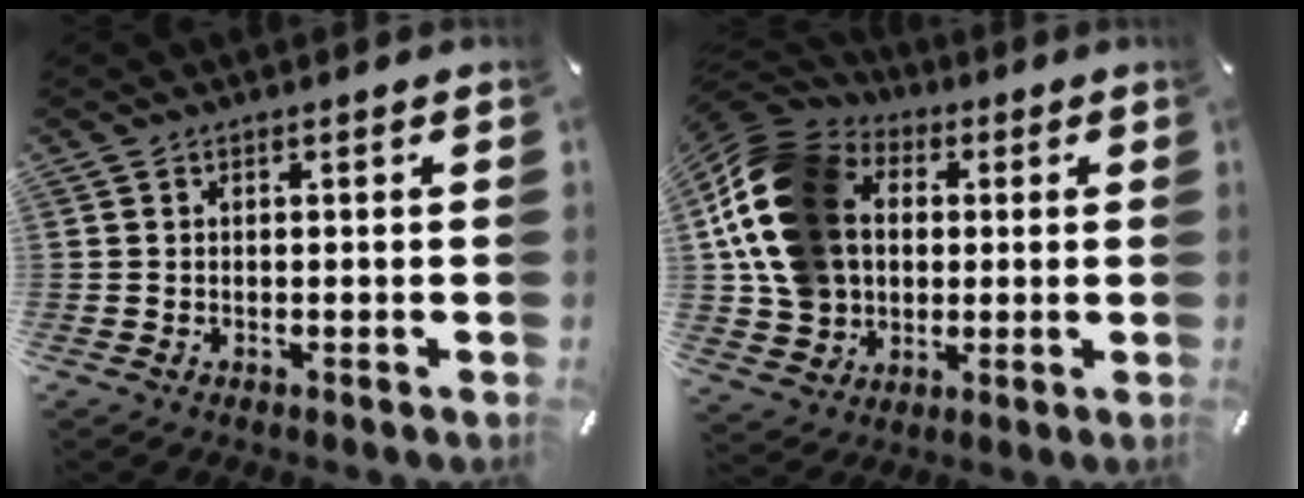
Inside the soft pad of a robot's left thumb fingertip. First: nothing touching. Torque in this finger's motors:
{"motor_torque": [2.49, 2.51, 1.70, -1.07, 0.70]}